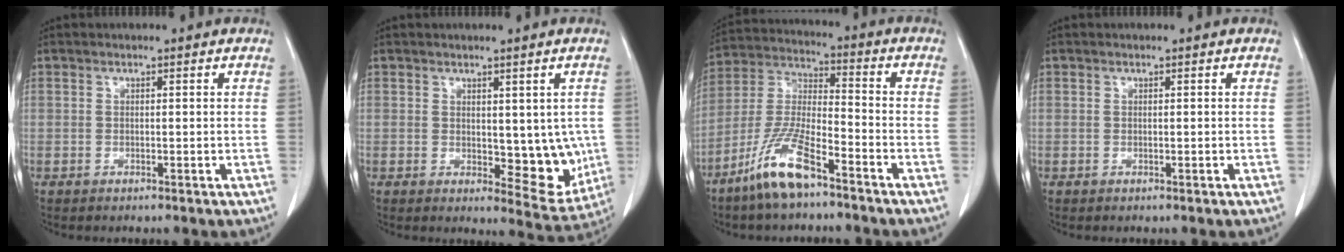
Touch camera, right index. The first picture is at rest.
{"total": 8.1, "force": [0.2, 4.3, 6.8], "torque": [-0.057, -0.015, 0.013]}
{"total": 11.4, "force": [-7.7, 2.1, 8.2], "torque": [-0.182, -0.017, -0.154]}
{"total": 0.0}